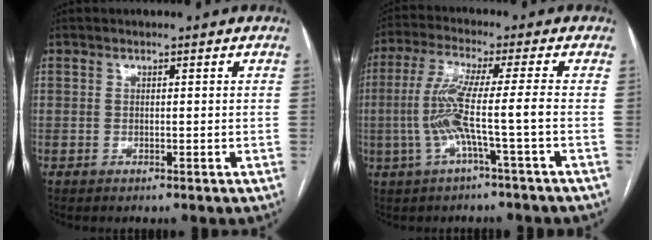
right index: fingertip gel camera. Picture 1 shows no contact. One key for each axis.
{"total": 8.2, "fx": -1.9, "fy": -1.0, "fz": 7.9, "tx": -0.171, "ty": 0.009, "tz": -0.035}